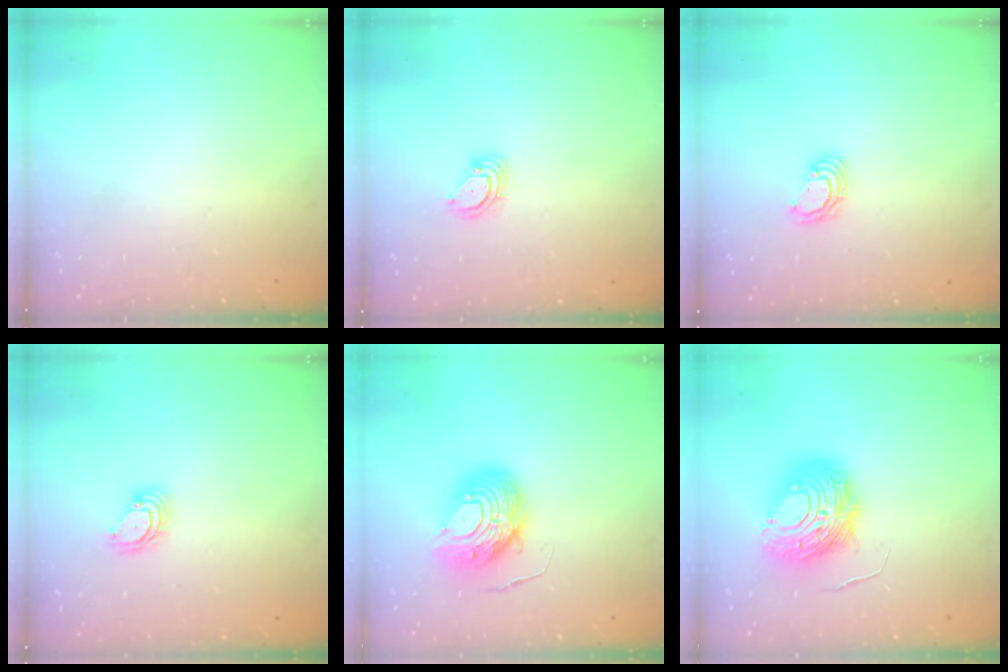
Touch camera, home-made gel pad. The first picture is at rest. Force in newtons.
{"total": 3.9, "press": 3.9, "slide": 0.4}
{"total": 4.3, "press": 4.3, "slide": 0.1}
{"total": 4.0, "press": 4.0, "slide": 0.5}
{"total": 12.1, "press": 12.1, "slide": 1.4}
{"total": 12.2, "press": 12.1, "slide": 1.3}